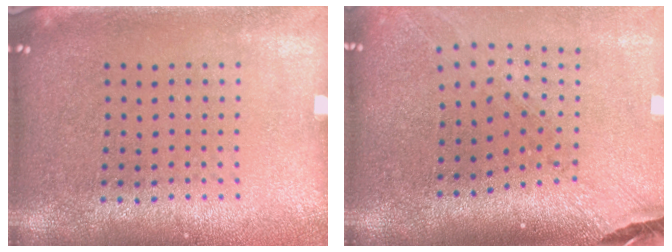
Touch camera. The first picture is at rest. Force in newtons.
{"total": 1.8, "press": 1.6, "slide": 0.9}